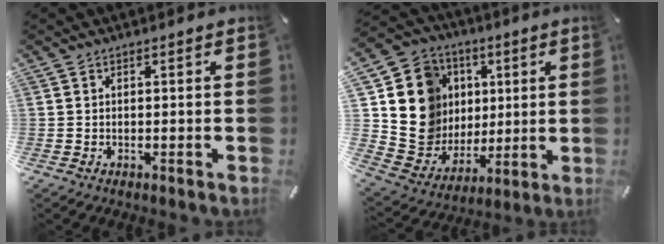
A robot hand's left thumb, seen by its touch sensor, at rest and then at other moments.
{"total": 15.8, "force": [3.3, 14.9, 3.7], "torque": [-0.058, -0.019, 0.084]}